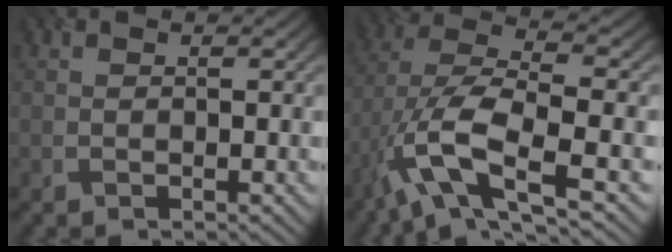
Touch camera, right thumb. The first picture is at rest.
{"total": 11.5, "force": [-5.3, 3.8, 9.5], "torque": [-0.199, -0.008, -0.106]}